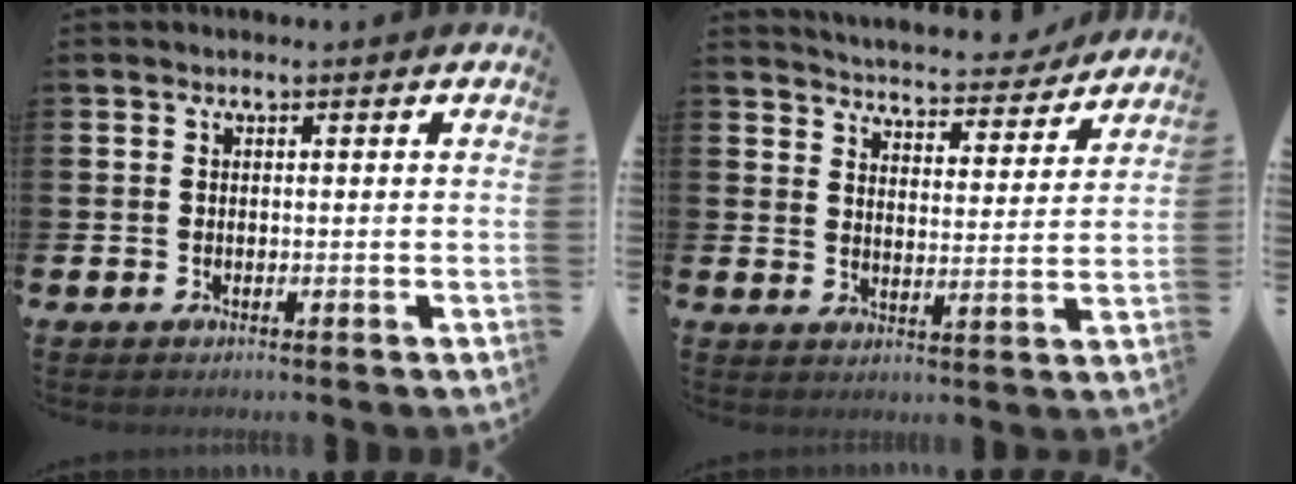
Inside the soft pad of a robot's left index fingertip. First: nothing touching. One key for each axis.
{"total": 5.0, "fx": 5.0, "fy": 0.7, "fz": 0.3, "tx": -0.024, "ty": -0.041, "tz": 0.083}